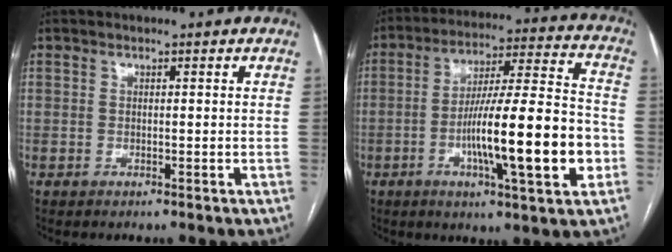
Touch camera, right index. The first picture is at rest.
{"total": 18.2, "force": [-4.7, 1.6, 17.5], "torque": [-0.291, 0.005, -0.070]}